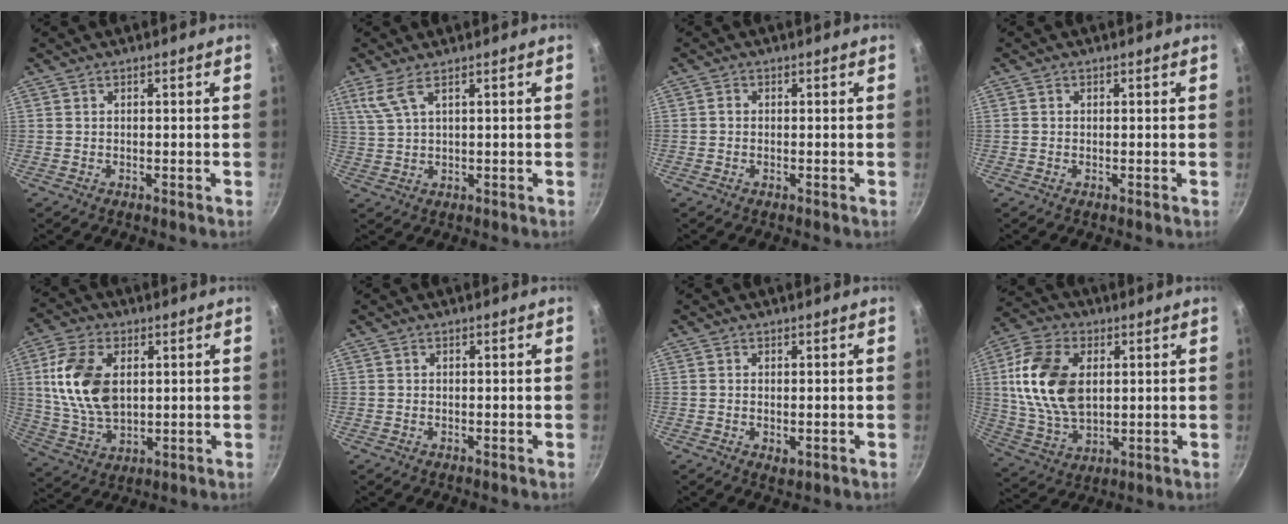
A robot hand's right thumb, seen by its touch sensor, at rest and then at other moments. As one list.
[{"total": 4.5, "force": [2.3, 1.2, 3.6], "torque": [-0.089, -0.005, 0.056]}, {"total": 0.7, "force": [-0.1, 0.6, 0.4], "torque": [-0.006, 0.005, -0.005]}, {"total": 0.0}, {"total": 14.5, "force": [2.9, 9.0, 11.1], "torque": [-0.197, -0.012, 0.060]}, {"total": 0.0}, {"total": 1.6, "force": [-0.3, 0.9, 1.2], "torque": [-0.019, -0.007, -0.003]}, {"total": 17.0, "force": [3.0, 10.9, 12.8], "torque": [-0.229, -0.004, 0.059]}]